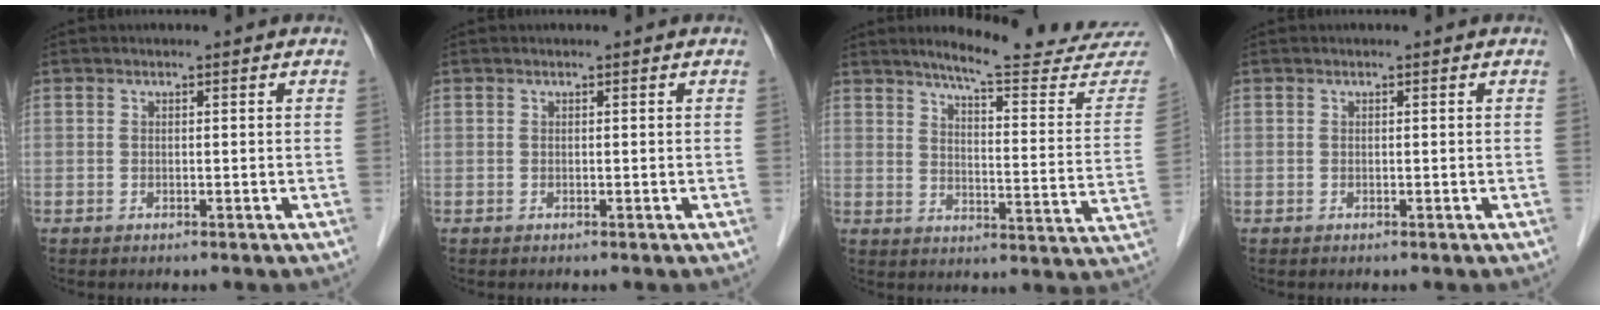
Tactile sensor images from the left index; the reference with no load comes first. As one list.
[{"total": 0.0}, {"total": 20.2, "force": [18.8, 0.6, 7.3], "torque": [-0.091, -0.099, 0.223]}, {"total": 0.0}]